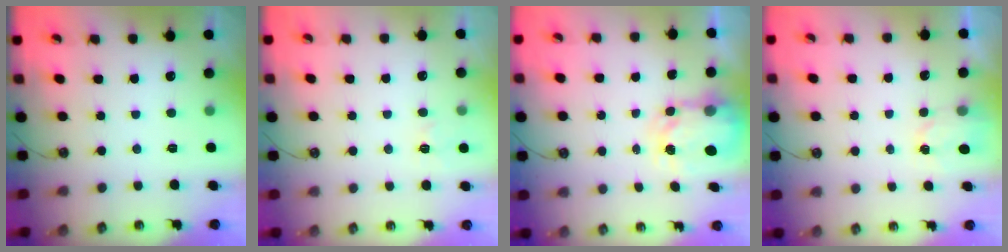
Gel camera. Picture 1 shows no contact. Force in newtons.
{"total": 4.5, "press": 4.5, "slide": 0.6}
{"total": 4.7, "press": 4.7, "slide": 0.3}
{"total": 2.4, "press": 2.4, "slide": 0.3}